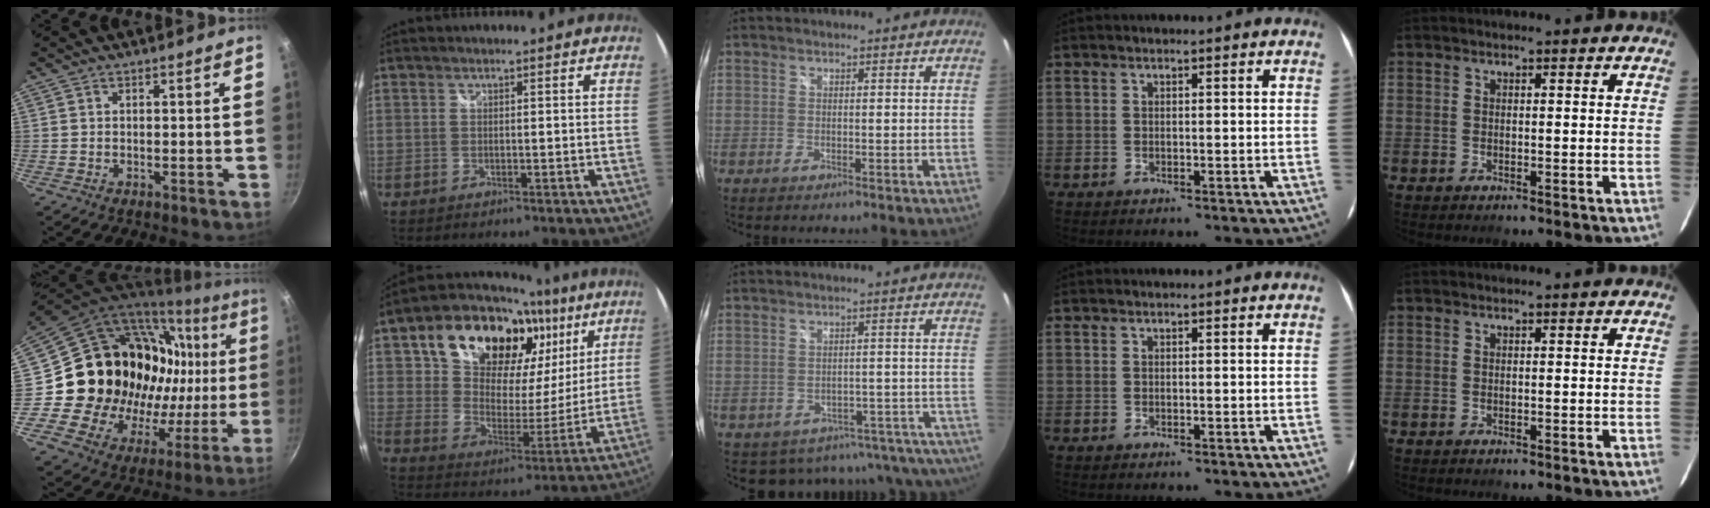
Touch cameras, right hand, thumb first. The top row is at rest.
{"thumb": {"total": 28.6, "force": [2.6, 21.1, 19.1], "torque": [-0.280, 0.020, 0.057]}, "index": {"total": 26.7, "force": [13.3, 16.9, 15.8], "torque": [-0.287, 0.058, 0.239]}, "middle": {"total": 18.6, "force": [-16.4, 7.3, 4.8], "torque": [-0.063, 0.029, -0.182]}}